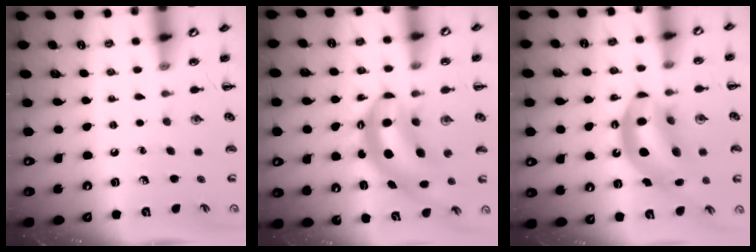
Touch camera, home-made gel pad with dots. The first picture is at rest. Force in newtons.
{"total": 7.1, "press": 6.9, "slide": 1.8}
{"total": 15.4, "press": 14.9, "slide": 4.1}